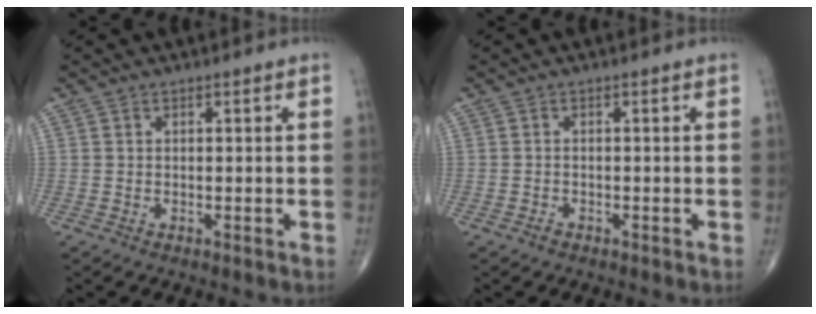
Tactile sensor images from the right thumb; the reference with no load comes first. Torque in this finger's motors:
{"motor_torque": [-0.32, -0.07, -0.13, -0.03, 0.01]}